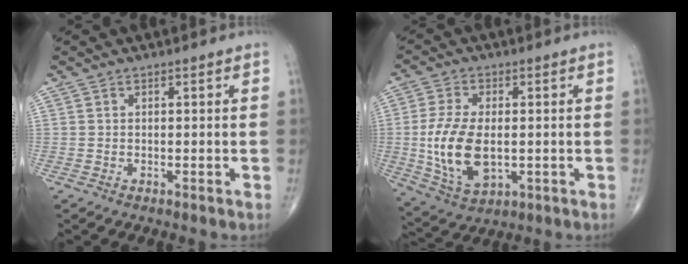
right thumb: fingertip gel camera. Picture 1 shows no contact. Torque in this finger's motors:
{"motor_torque": [-0.51, 0.79, 0.93, 0.78, 0.33]}